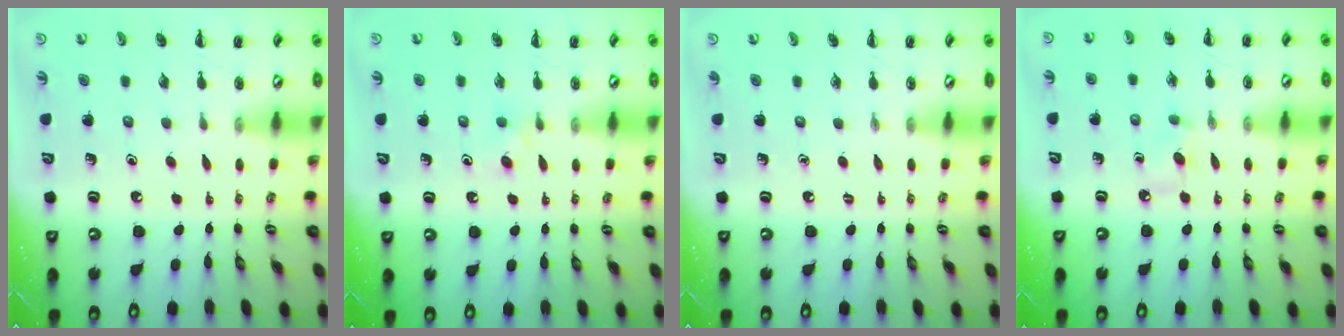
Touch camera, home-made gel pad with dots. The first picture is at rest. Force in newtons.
{"total": 2.8, "press": 2.6, "slide": 1.2}
{"total": 0.0}
{"total": 3.6, "press": 3.3, "slide": 1.5}